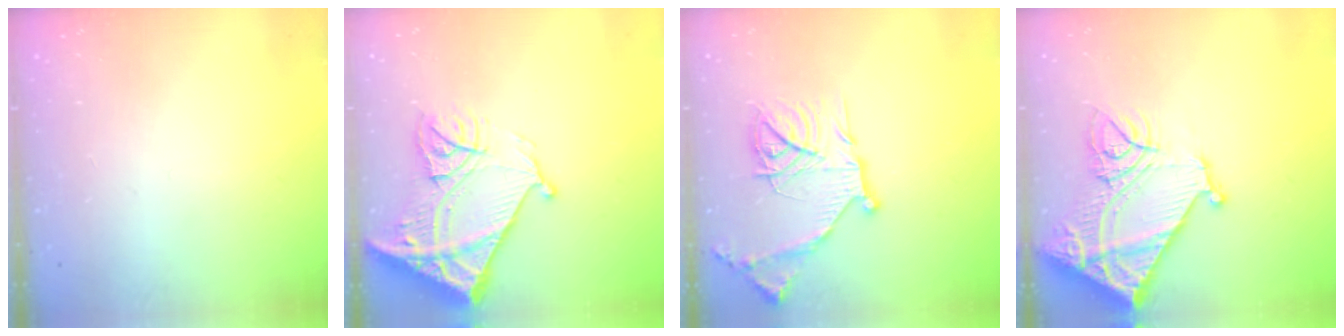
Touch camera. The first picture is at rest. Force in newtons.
{"total": 19.3, "press": 19.2, "slide": 2.2}
{"total": 18.5, "press": 18.4, "slide": 1.9}
{"total": 18.3, "press": 18.1, "slide": 2.2}